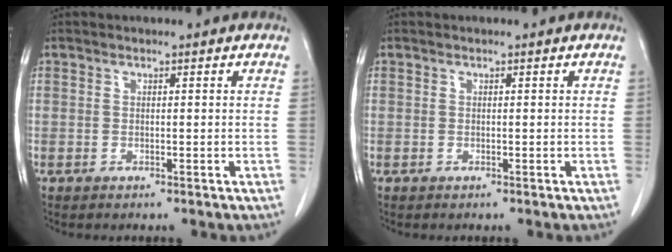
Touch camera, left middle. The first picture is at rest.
{"total": 0.0}